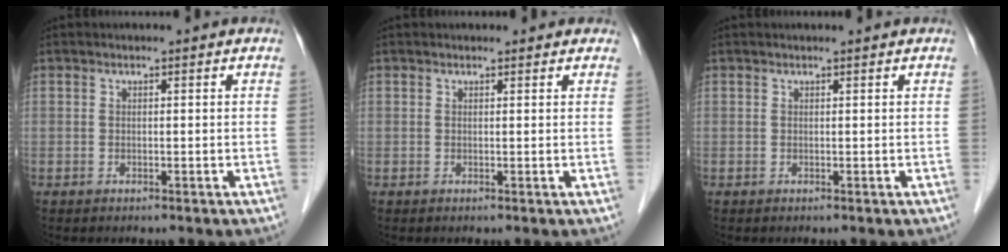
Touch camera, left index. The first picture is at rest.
{"total": 2.5, "force": [2.2, 1.1, 0.4], "torque": [-0.005, 0.014, 0.016]}
{"total": 1.3, "force": [1.3, 0.0, 0.3], "torque": [-0.008, 0.012, 0.018]}